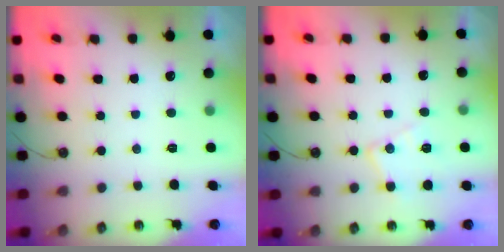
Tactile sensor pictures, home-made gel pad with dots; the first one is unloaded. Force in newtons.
{"total": 10.5, "press": 10.5, "slide": 0.5}